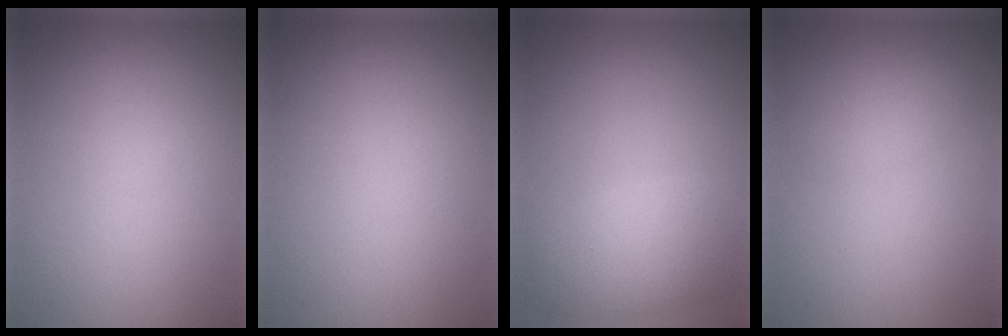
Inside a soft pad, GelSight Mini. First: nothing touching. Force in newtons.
{"total": 0.0}
{"total": 4.6, "press": 4.6, "slide": 0.3}
{"total": 1.2, "press": 1.2, "slide": 0.0}